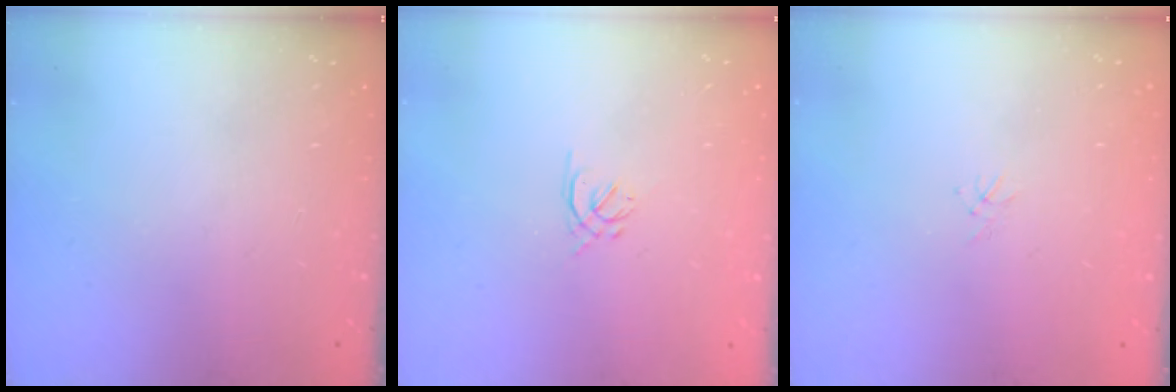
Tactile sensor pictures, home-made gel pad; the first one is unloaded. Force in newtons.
{"total": 1.3, "press": 1.2, "slide": 0.5}
{"total": 1.1, "press": 1.0, "slide": 0.3}